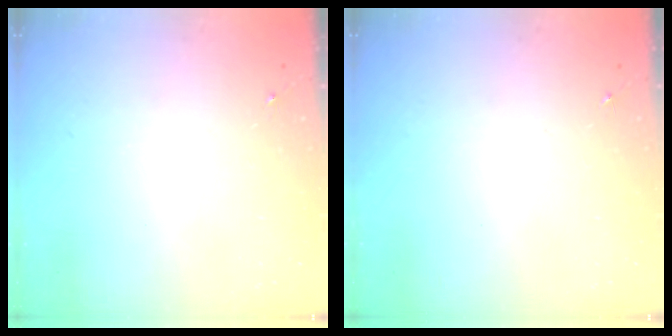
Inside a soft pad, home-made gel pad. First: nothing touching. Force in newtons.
{"total": 0.0}